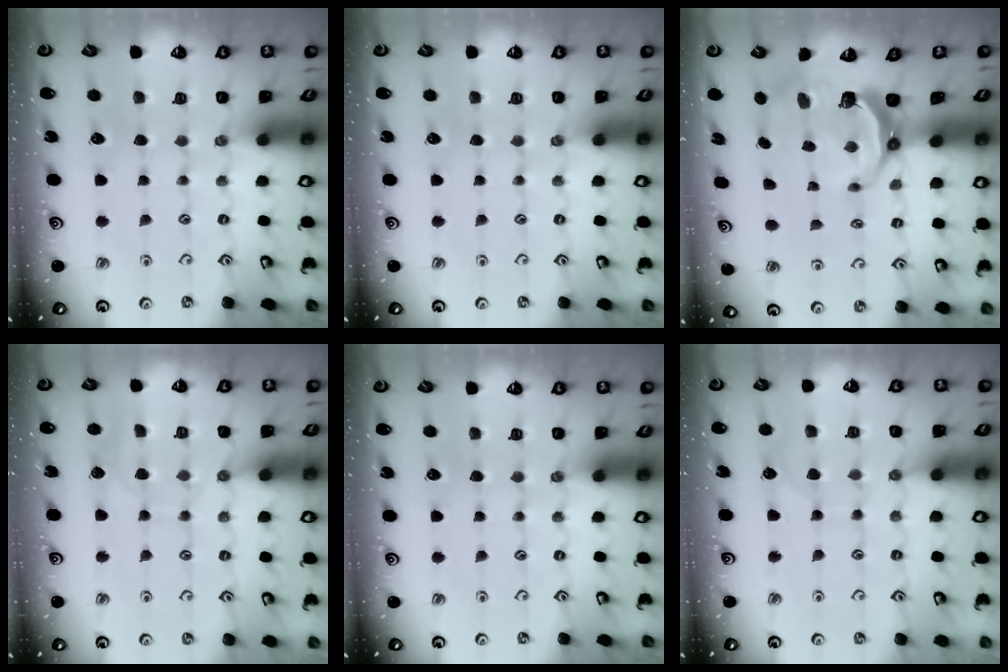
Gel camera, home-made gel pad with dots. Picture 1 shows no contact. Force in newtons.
{"total": 0.0}
{"total": 8.1, "press": 6.9, "slide": 4.3}
{"total": 7.1, "press": 7.1, "slide": 0.5}
{"total": 0.0}
{"total": 4.8, "press": 4.8, "slide": 0.5}